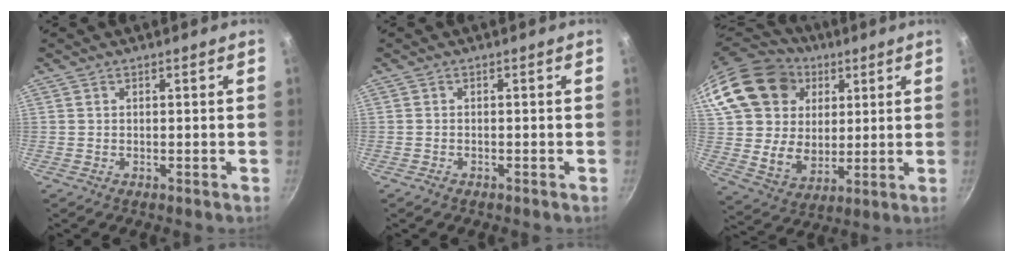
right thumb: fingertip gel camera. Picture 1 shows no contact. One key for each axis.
{"total": 0.8, "fx": -0.6, "fy": 0.5, "fz": 0.3, "tx": -0.012, "ty": 0.005, "tz": -0.012}
{"total": 25.6, "fx": 9.0, "fy": 20.1, "fz": 13.0, "tx": -0.241, "ty": 0.012, "tz": 0.174}